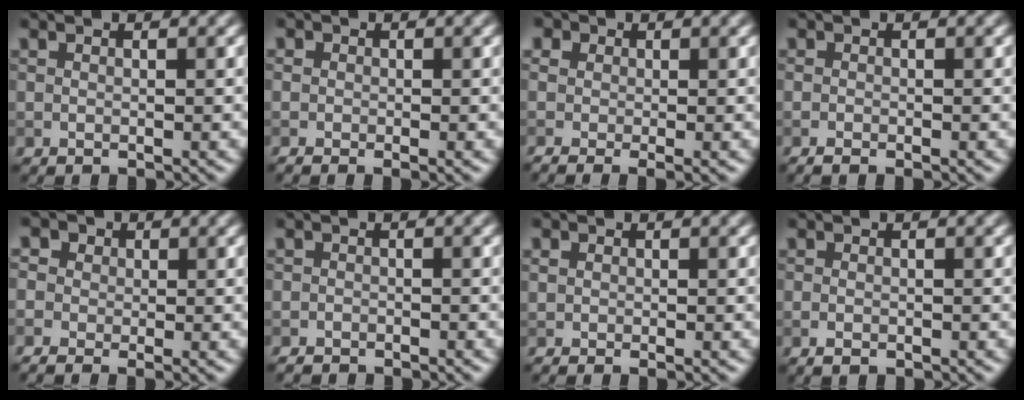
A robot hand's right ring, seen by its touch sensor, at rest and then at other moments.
{"total": 1.4, "force": [-0.7, 0.9, 0.8], "torque": [-0.011, -0.003, -0.012]}
{"total": 5.1, "force": [-0.1, 3.7, 3.5], "torque": [-0.059, 0.013, -0.013]}
{"total": 1.2, "force": [-0.7, 0.3, 0.9], "torque": [-0.018, -0.001, -0.014]}
{"total": 4.3, "force": [-0.3, 3.5, 2.5], "torque": [-0.044, 0.014, -0.020]}
{"total": 1.7, "force": [-1.6, 0.4, 0.1], "torque": [0.002, 0.001, -0.032]}
{"total": 0.8, "force": [-0.4, 0.6, 0.4], "torque": [-0.006, -0.001, -0.010]}
{"total": 1.0, "force": [-0.6, 0.5, 0.7], "torque": [-0.013, 0.001, -0.011]}